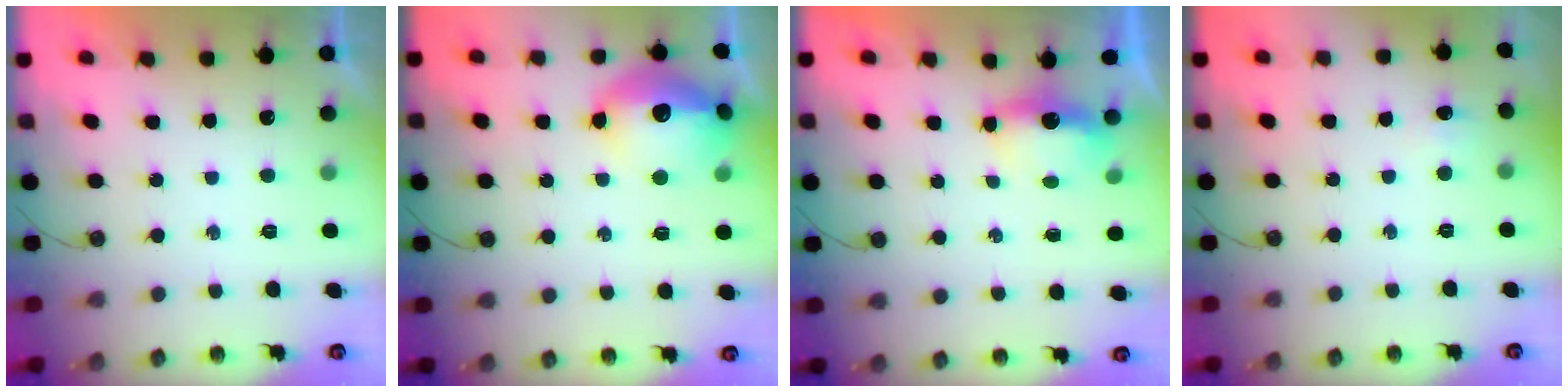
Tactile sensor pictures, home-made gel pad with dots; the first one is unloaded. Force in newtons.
{"total": 17.8, "press": 17.7, "slide": 1.5}
{"total": 4.0, "press": 4.0, "slide": 0.5}
{"total": 11.1, "press": 3.6, "slide": 10.5}